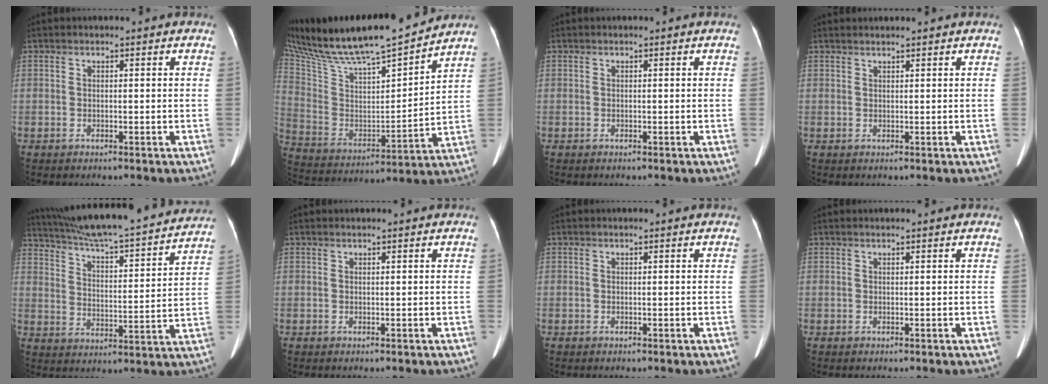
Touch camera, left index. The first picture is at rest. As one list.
[{"total": 25.0, "force": [21.9, 2.9, 11.7], "torque": [-0.229, -0.001, 0.365]}, {"total": 0.0}, {"total": 1.5, "force": [1.4, 0.0, 0.5], "torque": [-0.008, 0.018, 0.028]}, {"total": 26.8, "force": [24.3, 2.4, 11.2], "torque": [-0.188, -0.016, 0.333]}, {"total": 0.0}, {"total": 0.0}, {"total": 0.0}]